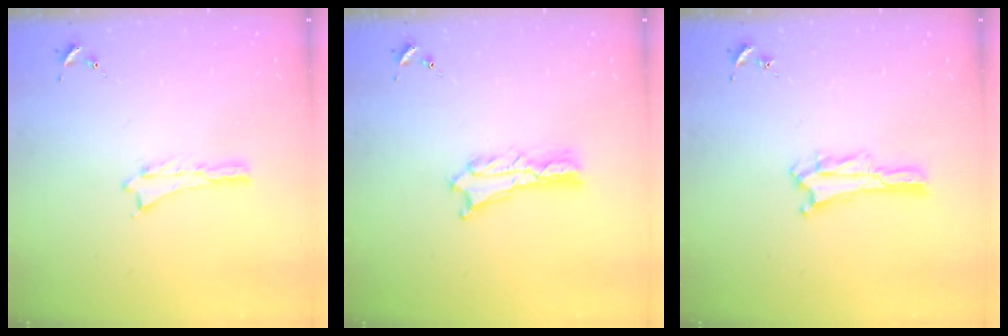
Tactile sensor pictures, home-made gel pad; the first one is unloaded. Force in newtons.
{"total": 1.8, "press": 1.7, "slide": 0.2}
{"total": 1.3, "press": 1.3, "slide": 0.4}